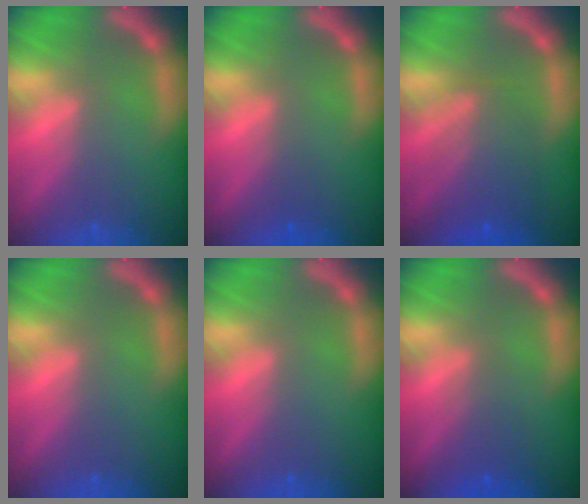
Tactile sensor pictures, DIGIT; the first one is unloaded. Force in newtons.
{"total": 0.9}
{"total": 6.1}
{"total": 0.0}
{"total": 0.0}
{"total": 2.5}